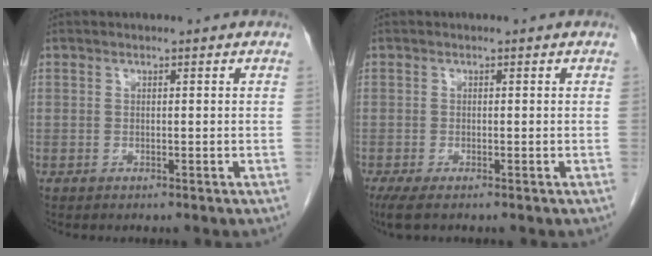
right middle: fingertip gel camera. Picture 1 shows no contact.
{"total": 2.3, "force": [-1.6, 0.3, 1.6], "torque": [-0.032, -0.010, -0.030]}